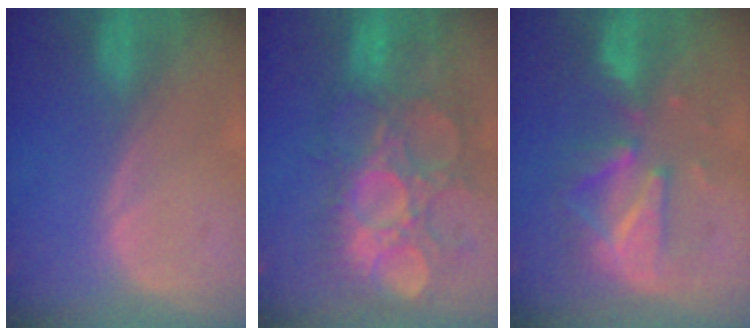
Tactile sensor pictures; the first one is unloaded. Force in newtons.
{"total": 12.2, "press": 11.5, "slide": 4.1}
{"total": 8.1, "press": 8.1, "slide": 0.8}